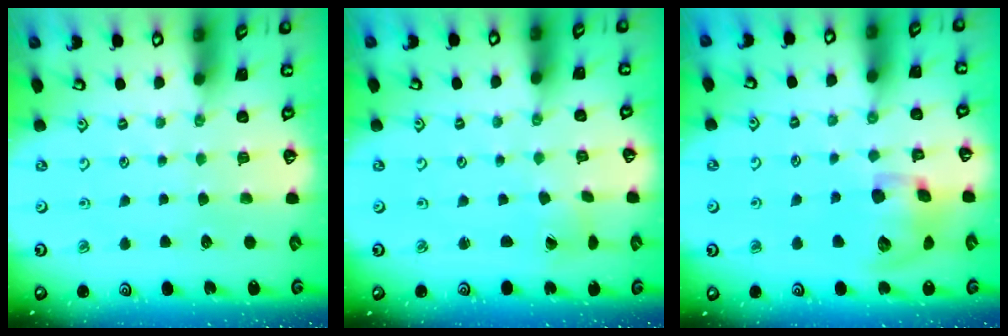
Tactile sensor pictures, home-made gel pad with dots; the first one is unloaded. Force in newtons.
{"total": 1.5, "press": 1.5, "slide": 0.1}
{"total": 14.4, "press": 14.2, "slide": 2.1}